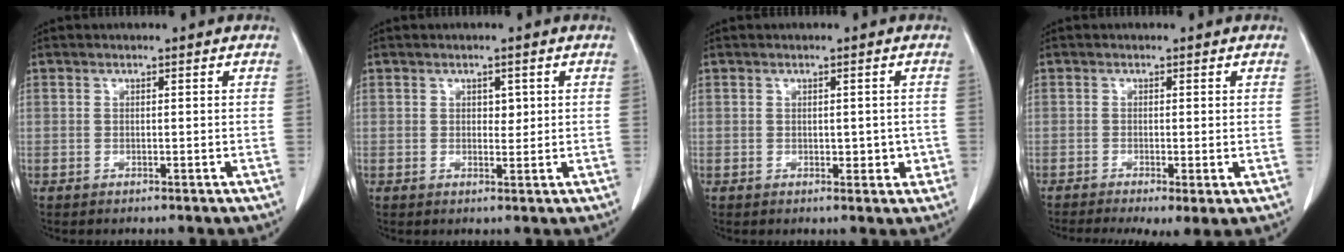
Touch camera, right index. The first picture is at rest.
{"total": 1.7, "force": [0.5, 1.1, 1.2], "torque": [-0.015, -0.002, 0.007]}
{"total": 2.7, "force": [-0.3, 1.6, 2.1], "torque": [-0.022, 0.003, 0.003]}
{"total": 6.2, "force": [-3.5, 1.7, 4.8], "torque": [-0.074, -0.020, -0.061]}